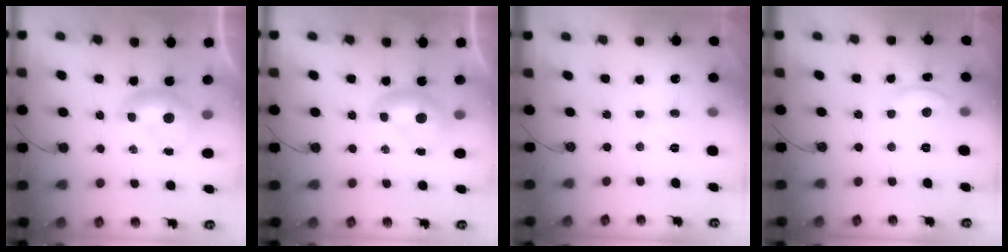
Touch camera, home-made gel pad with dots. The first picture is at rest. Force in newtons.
{"total": 0.0}
{"total": 1.7, "press": 1.6, "slide": 0.4}
{"total": 2.1, "press": 2.0, "slide": 0.4}